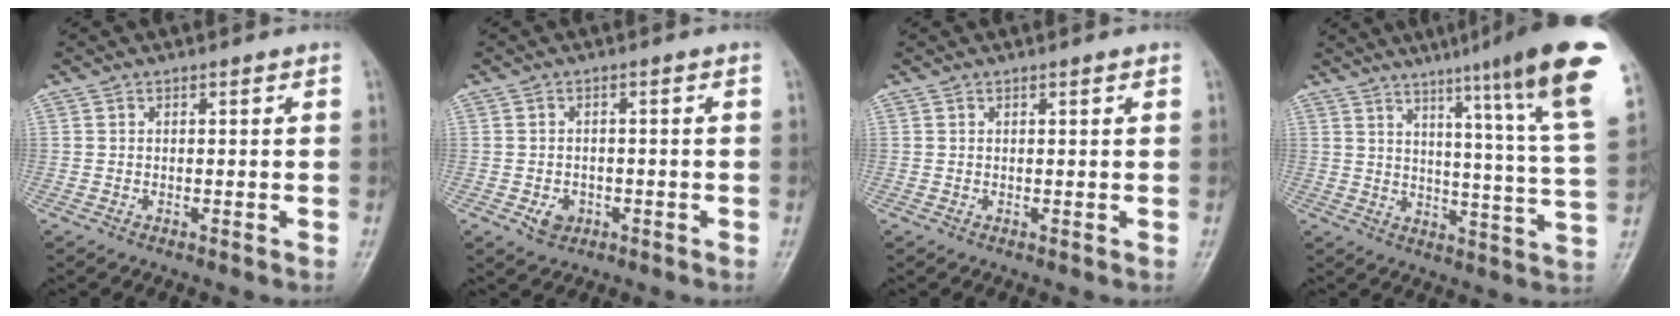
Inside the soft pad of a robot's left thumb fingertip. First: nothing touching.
{"total": 3.2, "force": [-1.2, 2.5, 1.5], "torque": [-0.014, 0.007, -0.014]}
{"total": 0.7, "force": [0.4, 0.0, 0.6], "torque": [-0.009, 0.000, 0.004]}
{"total": 20.7, "force": [12.6, 0.7, 16.4], "torque": [-0.206, -0.061, 0.161]}